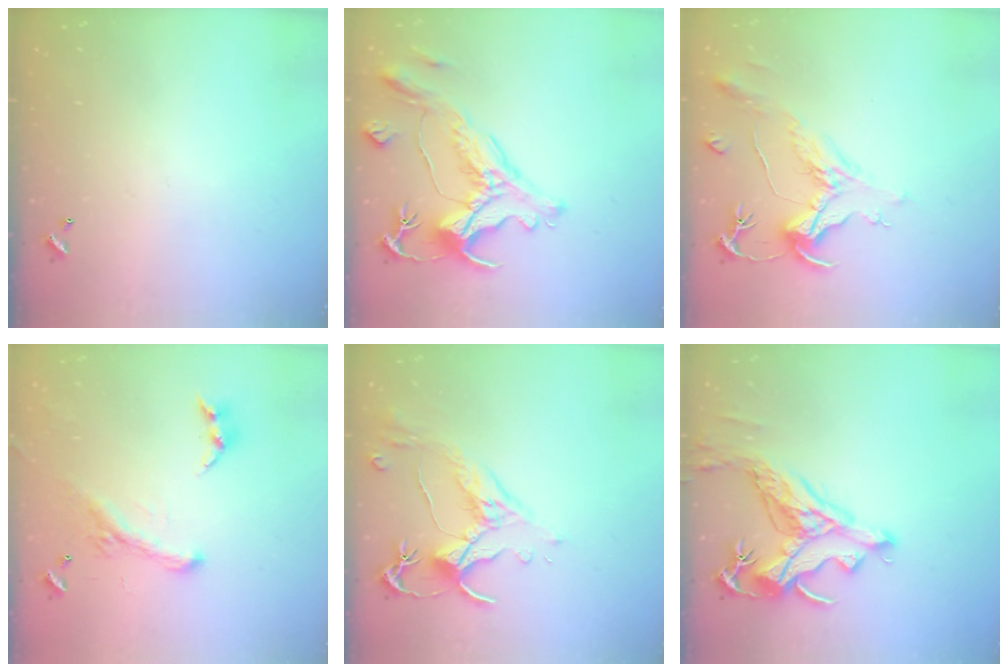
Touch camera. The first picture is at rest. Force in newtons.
{"total": 3.1, "press": 2.8, "slide": 1.4}
{"total": 2.1, "press": 1.7, "slide": 1.3}
{"total": 2.5, "press": 2.0, "slide": 1.4}
{"total": 2.6, "press": 2.2, "slide": 1.3}
{"total": 9.9, "press": 9.7, "slide": 1.9}